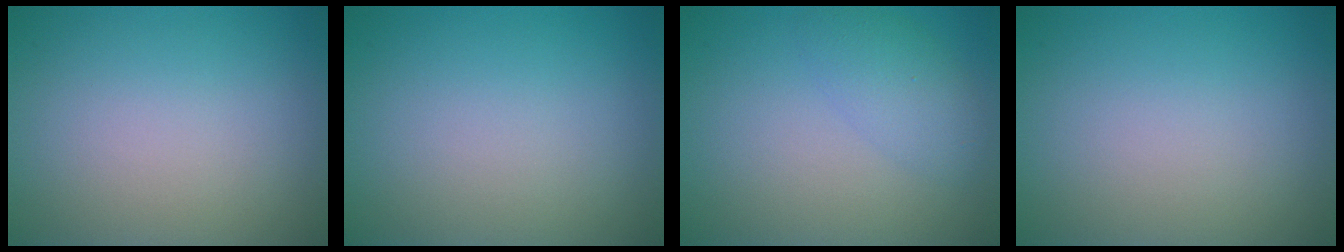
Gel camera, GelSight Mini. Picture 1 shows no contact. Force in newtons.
{"total": 0.0}
{"total": 2.5, "press": 2.5, "slide": 0.1}
{"total": 0.0}